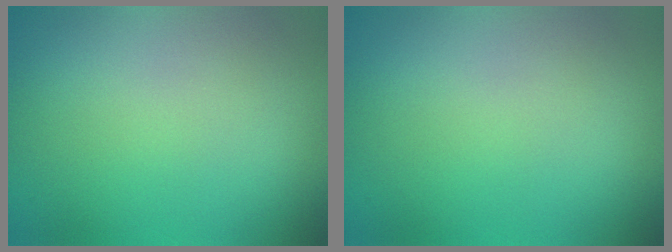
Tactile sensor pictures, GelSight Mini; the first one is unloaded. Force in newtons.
{"total": 0.0}